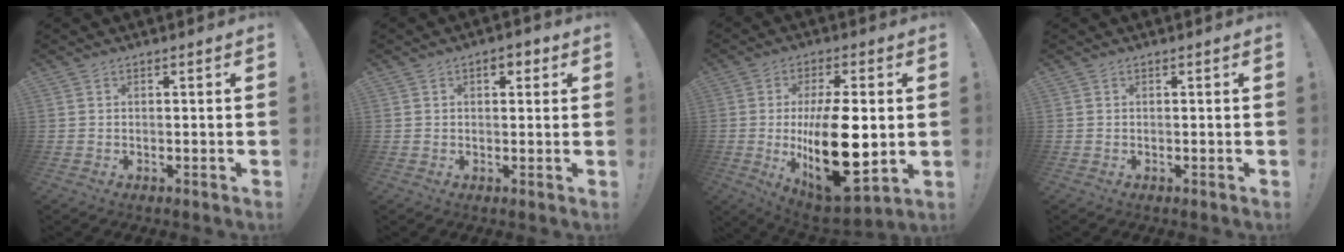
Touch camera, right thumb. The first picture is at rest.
{"total": 3.3, "force": [1.3, 2.0, 2.3], "torque": [-0.017, -0.003, 0.016]}
{"total": 23.7, "force": [-1.2, 11.0, 20.9], "torque": [-0.365, -0.022, -0.008]}
{"total": 0.0}